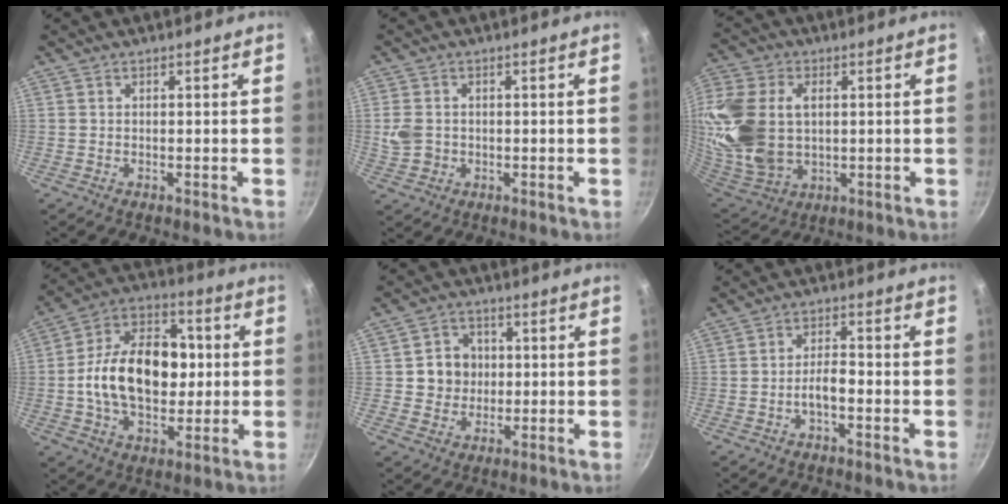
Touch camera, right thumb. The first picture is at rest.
{"total": 4.6, "force": [-0.2, 3.8, 2.6], "torque": [-0.046, 0.003, -0.001]}
{"total": 20.4, "force": [2.5, 14.1, 14.6], "torque": [-0.313, -0.007, 0.059]}
{"total": 20.1, "force": [0.0, 13.4, 15.0], "torque": [-0.213, 0.030, -0.011]}
{"total": 6.8, "force": [0.6, 6.3, 2.5], "torque": [-0.004, 0.006, 0.006]}
{"total": 3.8, "force": [-1.6, 1.5, 3.0], "torque": [-0.049, 0.025, -0.032]}